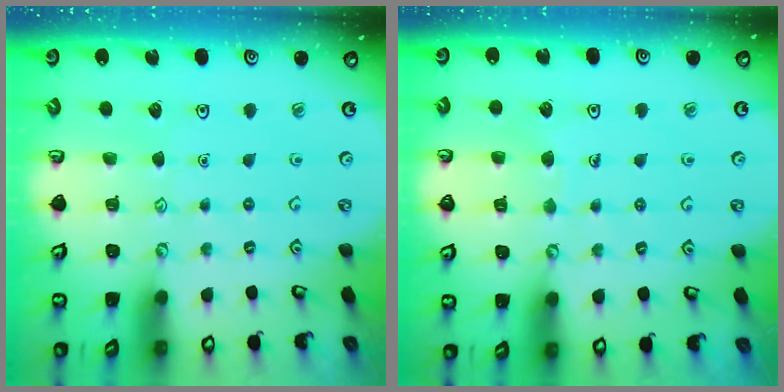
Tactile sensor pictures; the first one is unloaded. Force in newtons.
{"total": 3.7, "press": 3.7, "slide": 0.3}